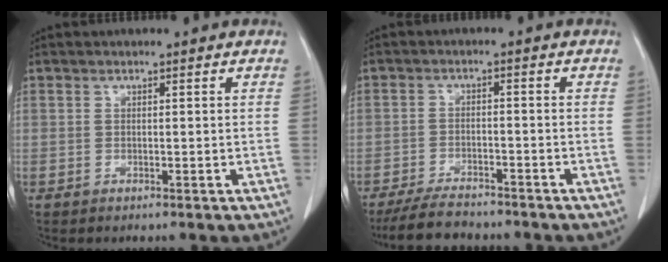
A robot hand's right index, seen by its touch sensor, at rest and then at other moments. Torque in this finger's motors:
{"motor_torque": [-0.76, 0.13, -0.29, -0.13]}